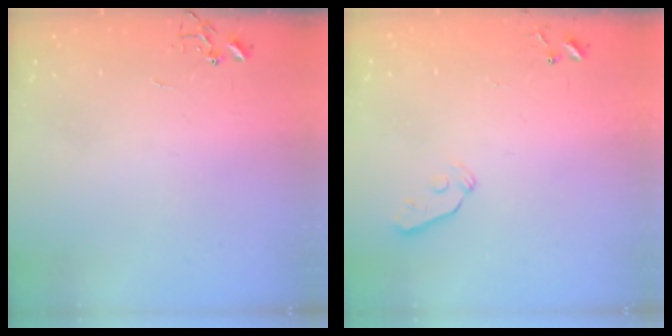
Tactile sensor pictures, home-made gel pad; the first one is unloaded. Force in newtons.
{"total": 5.2, "press": 5.2, "slide": 0.6}